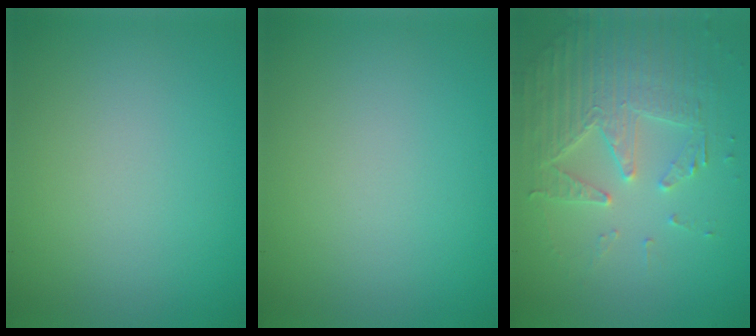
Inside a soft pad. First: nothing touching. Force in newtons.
{"total": 0.0}
{"total": 4.4, "press": 4.0, "slide": 1.8}